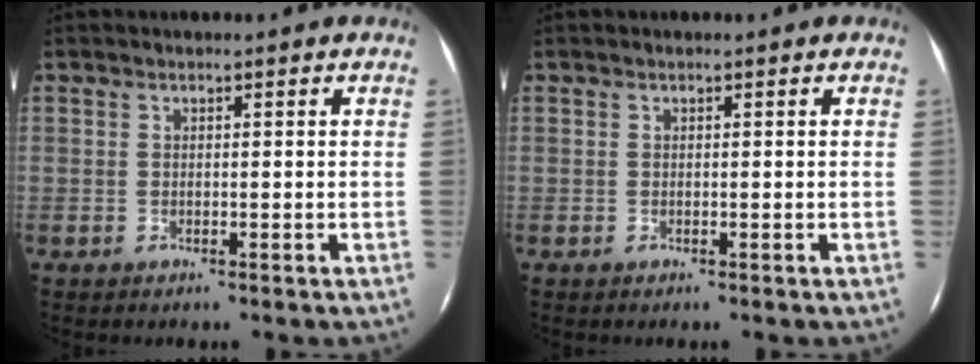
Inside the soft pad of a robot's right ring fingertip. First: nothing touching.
{"total": 0.0}